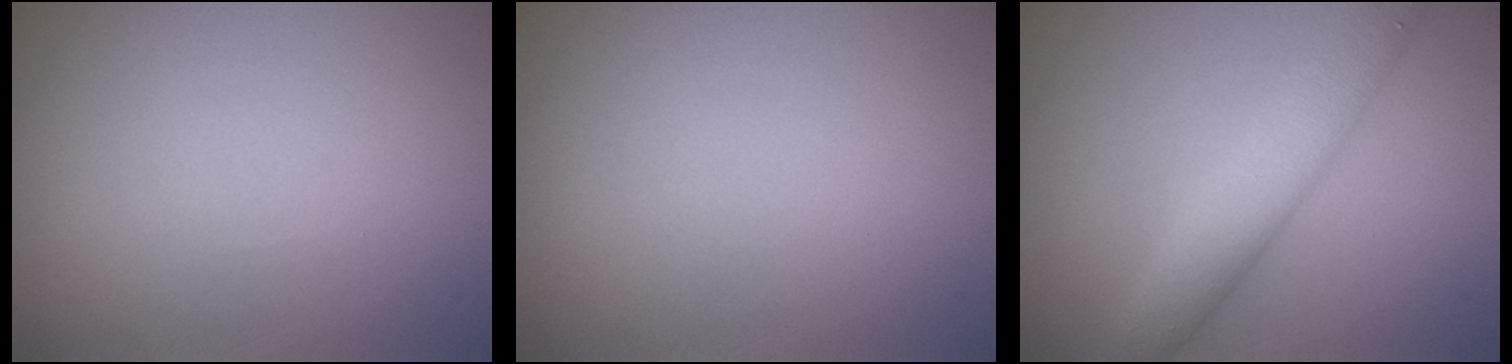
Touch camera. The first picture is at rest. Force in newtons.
{"total": 0.0}
{"total": 4.8, "press": 4.8, "slide": 0.3}